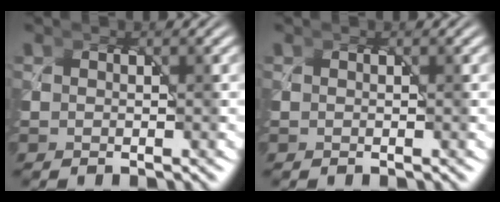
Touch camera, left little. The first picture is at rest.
{"total": 0.0}